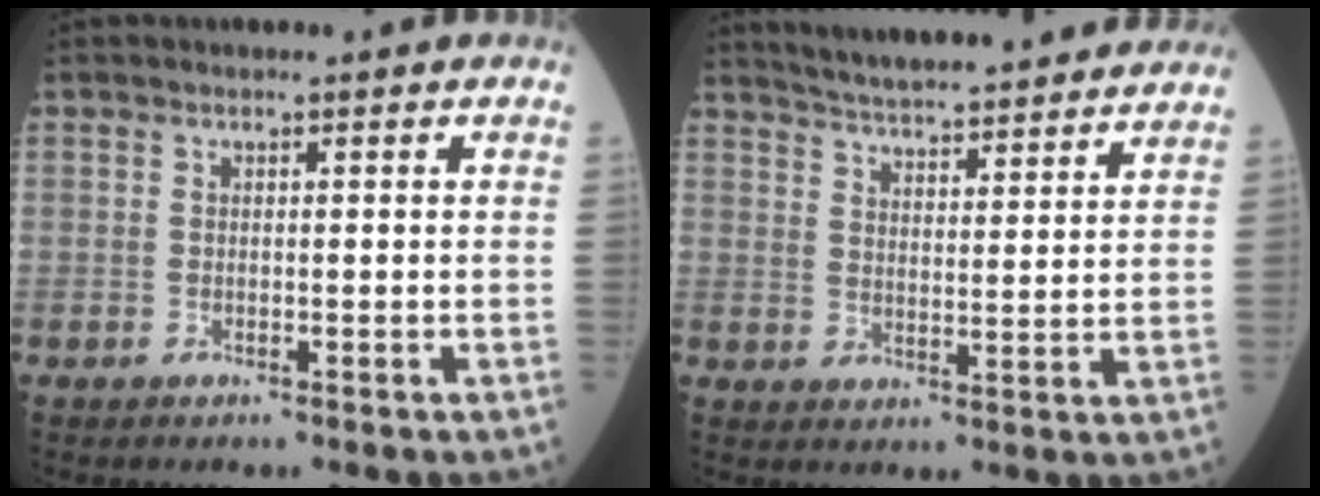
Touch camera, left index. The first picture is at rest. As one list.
[{"total": 18.4, "force": [16.8, 2.1, 7.2], "torque": [-0.107, 0.021, 0.233]}]